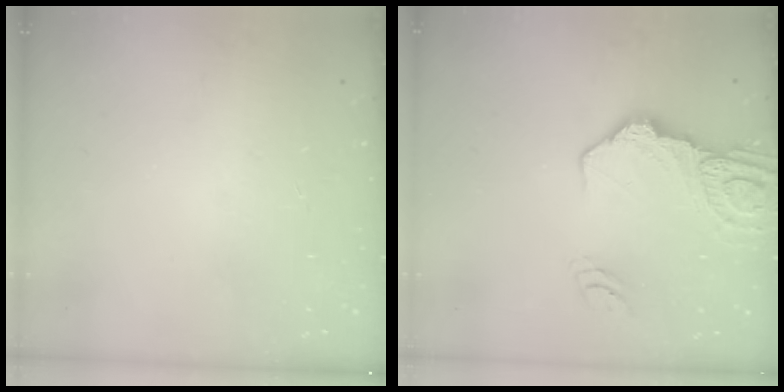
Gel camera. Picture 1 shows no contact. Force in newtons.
{"total": 14.8, "press": 14.7, "slide": 1.7}